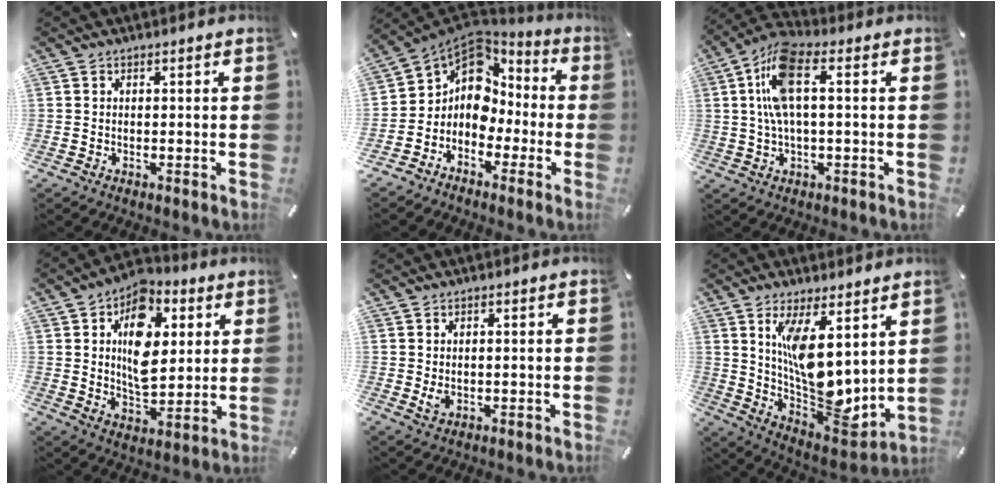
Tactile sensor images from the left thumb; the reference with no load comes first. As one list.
[{"total": 8.6, "force": [0.6, 8.2, 2.5], "torque": [-0.072, -0.022, 0.015]}, {"total": 10.8, "force": [1.8, 4.2, 9.8], "torque": [-0.214, -0.005, 0.028]}, {"total": 14.8, "force": [4.2, 10.2, 9.8], "torque": [-0.141, -0.014, 0.072]}, {"total": 2.1, "force": [-0.1, 1.3, 1.7], "torque": [-0.039, 0.001, -0.004]}, {"total": 13.5, "force": [5.1, 6.0, 10.9], "torque": [-0.180, -0.063, 0.096]}]